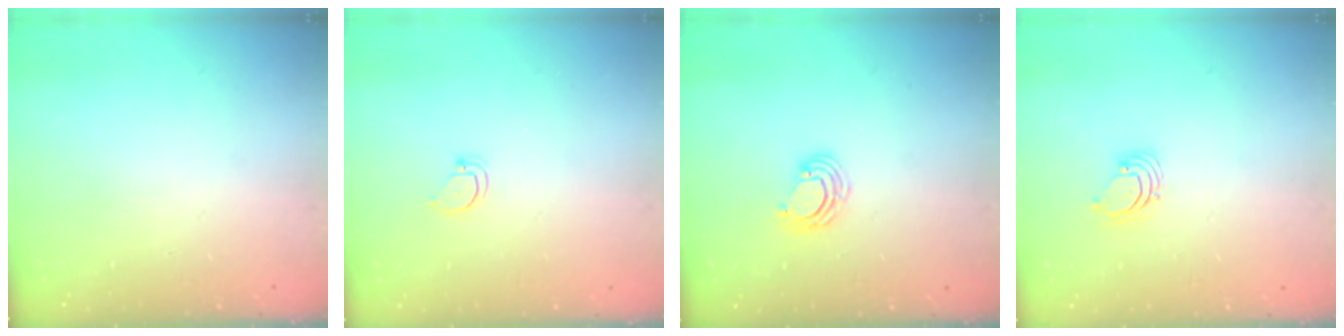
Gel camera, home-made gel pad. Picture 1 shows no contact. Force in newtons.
{"total": 2.6, "press": 2.6, "slide": 0.0}
{"total": 5.5, "press": 5.5, "slide": 0.2}
{"total": 1.6, "press": 1.6, "slide": 0.1}